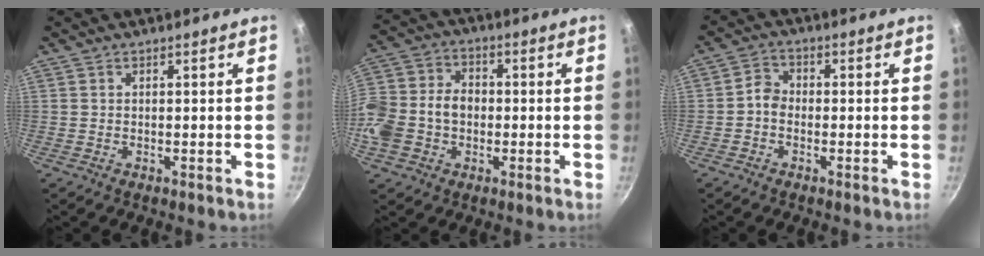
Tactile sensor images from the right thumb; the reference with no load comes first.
{"total": 15.0, "force": [-2.1, 11.3, 9.7], "torque": [-0.209, 0.032, -0.041]}
{"total": 3.8, "force": [-1.0, 3.0, 2.1], "torque": [-0.025, 0.015, -0.029]}